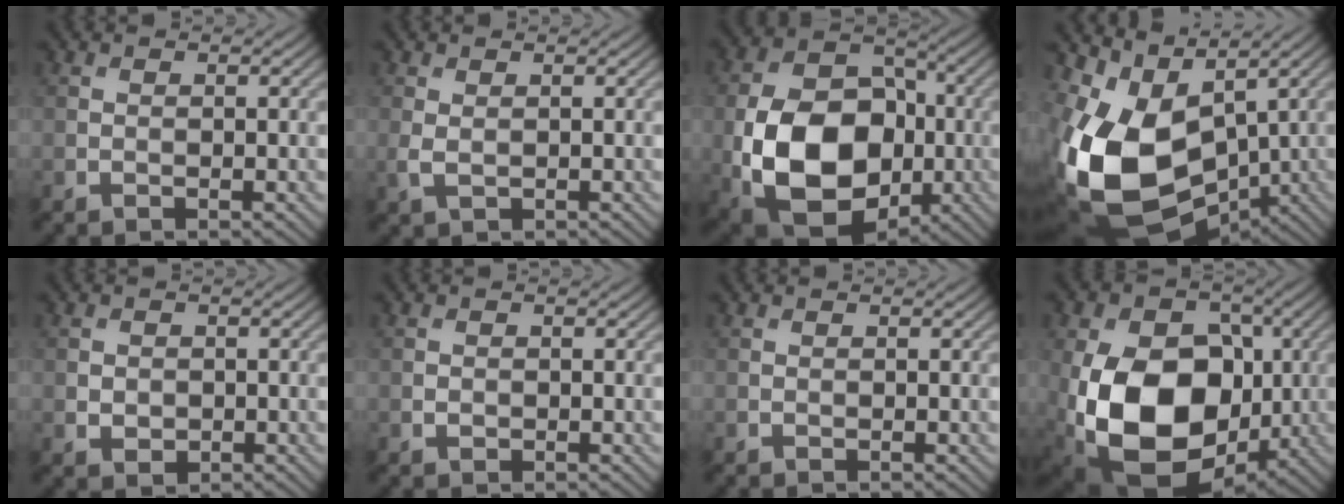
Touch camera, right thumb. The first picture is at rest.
{"total": 1.8, "force": [0.2, 1.1, 1.3], "torque": [-0.040, -0.002, 0.007]}
{"total": 18.2, "force": [-4.3, 12.6, 12.4], "torque": [-0.240, -0.043, -0.065]}
{"total": 17.1, "force": [-1.9, 11.2, 12.8], "torque": [-0.310, -0.034, -0.013]}
{"total": 1.7, "force": [-0.1, 1.5, 0.8], "torque": [-0.019, -0.007, -0.003]}
{"total": 0.6, "force": [-0.2, 0.6, 0.3], "torque": [-0.002, -0.003, -0.004]}
{"total": 0.0}
{"total": 17.1, "force": [-2.7, 12.2, 11.7], "torque": [-0.228, -0.034, -0.048]}